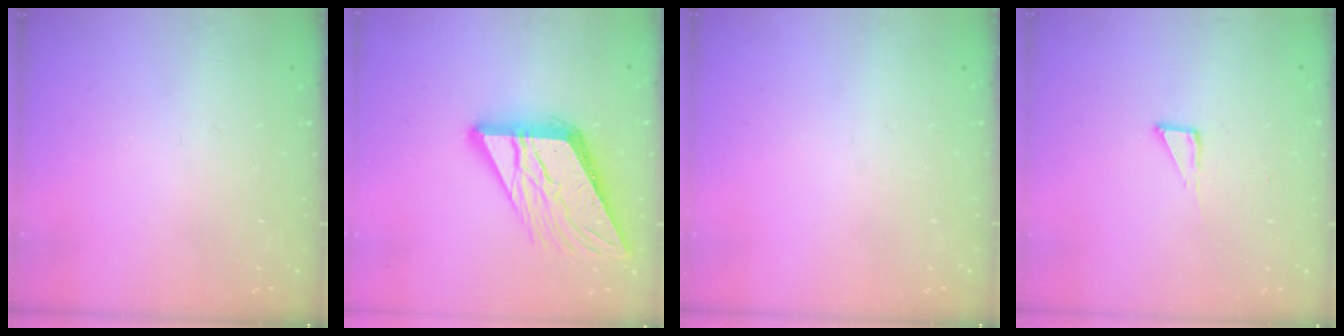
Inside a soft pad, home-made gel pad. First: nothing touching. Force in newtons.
{"total": 15.0, "press": 14.9, "slide": 1.6}
{"total": 0.0}
{"total": 3.4, "press": 3.4, "slide": 0.3}